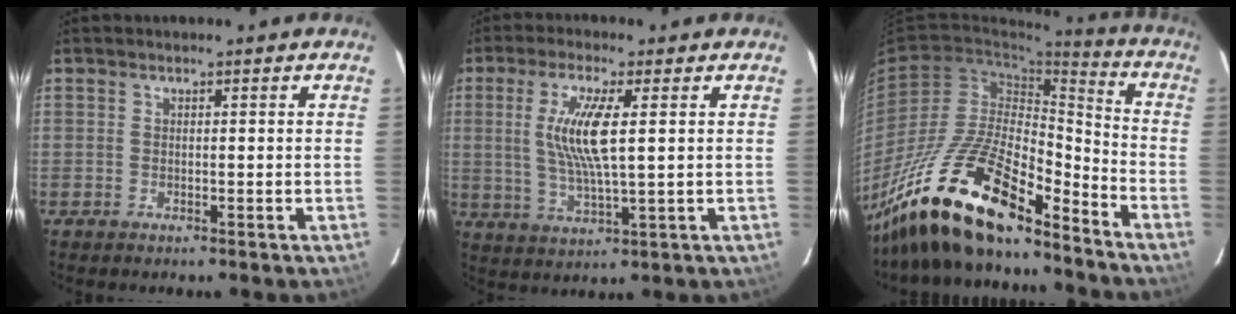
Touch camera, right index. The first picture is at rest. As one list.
[{"total": 9.5, "force": [1.8, 1.4, 9.2], "torque": [-0.183, -0.004, 0.037]}, {"total": 21.3, "force": [-16.6, 5.8, 12.0], "torque": [-0.238, -0.014, -0.303]}]